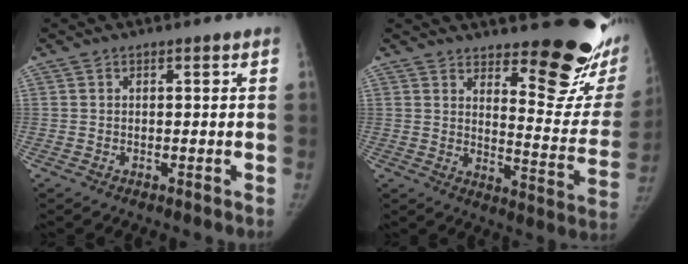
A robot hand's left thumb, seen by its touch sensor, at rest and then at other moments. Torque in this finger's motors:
{"motor_torque": [0.32, 0.26, 1.30, -1.20, 0.02]}